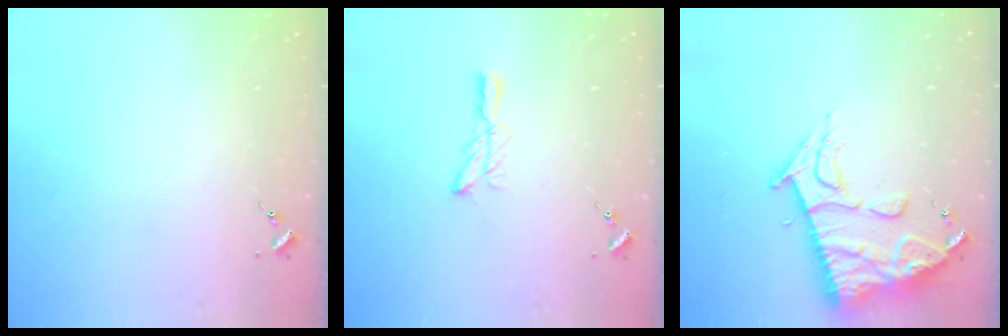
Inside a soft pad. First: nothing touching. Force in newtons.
{"total": 6.1, "press": 6.0, "slide": 0.7}
{"total": 14.4, "press": 14.3, "slide": 1.2}